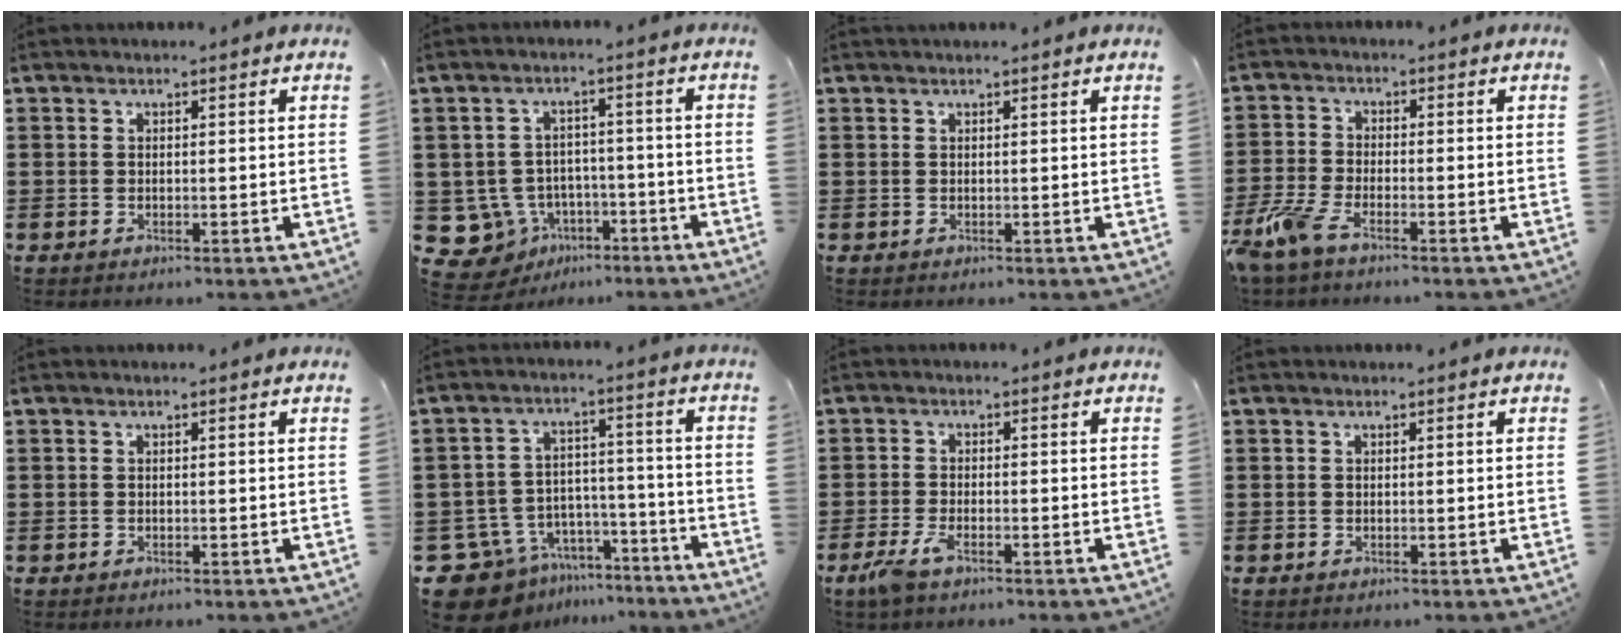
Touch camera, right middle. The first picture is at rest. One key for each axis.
{"total": 6.9, "fx": -3.7, "fy": 5.5, "fz": 2.0, "tx": -0.079, "ty": 0.009, "tz": -0.070}
{"total": 0.5, "fx": 0.5, "fy": 0.0, "fz": 0.1, "tx": -0.003, "ty": 0.000, "tz": 0.010}
{"total": 5.2, "fx": -3.8, "fy": 1.3, "fz": 3.2, "tx": -0.102, "ty": -0.016, "tz": -0.082}
{"total": 0.0}
{"total": 10.1, "fx": -8.4, "fy": 5.2, "fz": 2.3, "tx": -0.078, "ty": 0.025, "tz": -0.162}
{"total": 3.4, "fx": -2.0, "fy": 0.9, "fz": 2.6, "tx": -0.064, "ty": -0.003, "tz": -0.043}
{"total": 0.0}